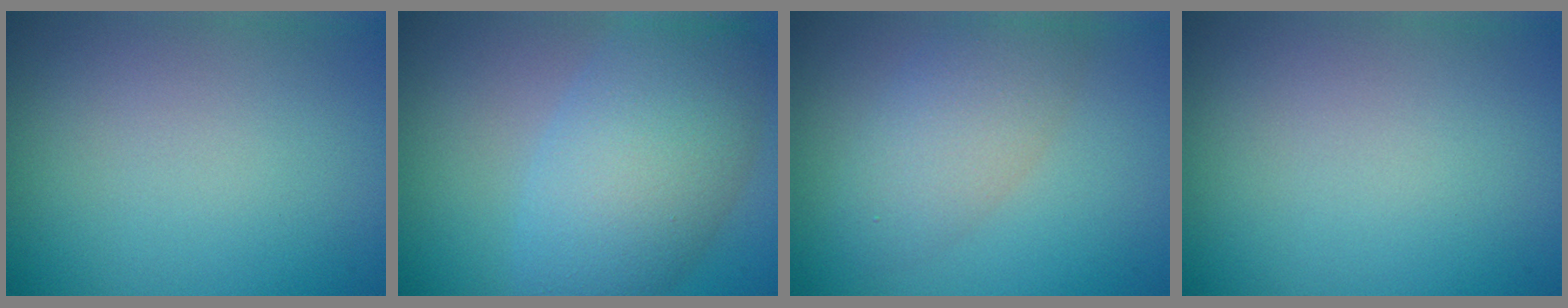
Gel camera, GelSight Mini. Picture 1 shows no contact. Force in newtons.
{"total": 7.5, "press": 7.5, "slide": 0.2}
{"total": 3.9, "press": 3.9, "slide": 0.1}
{"total": 0.0}